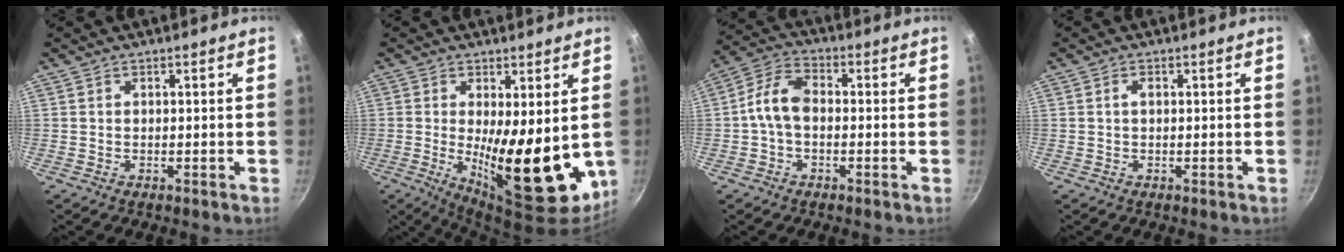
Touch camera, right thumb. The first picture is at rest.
{"total": 16.6, "force": [-0.4, 5.9, 15.5], "torque": [-0.204, -0.029, 0.009]}
{"total": 7.5, "force": [-0.7, 4.8, 5.8], "torque": [-0.105, 0.030, -0.027]}
{"total": 1.1, "force": [0.2, 0.6, 0.9], "torque": [-0.017, 0.003, 0.003]}